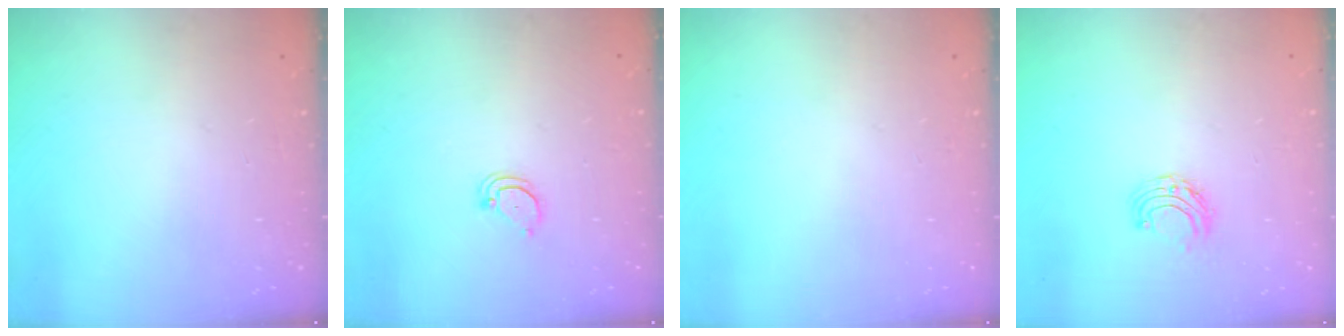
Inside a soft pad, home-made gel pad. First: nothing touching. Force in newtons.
{"total": 2.7, "press": 2.7, "slide": 0.2}
{"total": 0.0}
{"total": 5.9, "press": 5.8, "slide": 0.7}